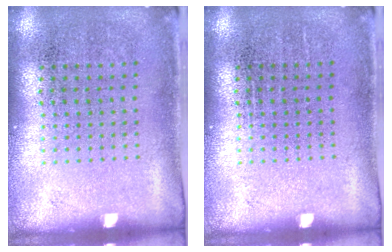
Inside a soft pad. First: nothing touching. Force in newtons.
{"total": 0.0}